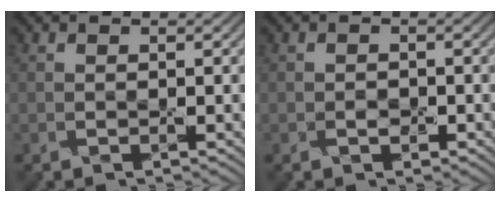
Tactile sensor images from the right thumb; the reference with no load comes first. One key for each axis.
{"total": 1.2, "fx": -0.5, "fy": 0.9, "fz": 0.7, "tx": -0.010, "ty": -0.002, "tz": -0.010}